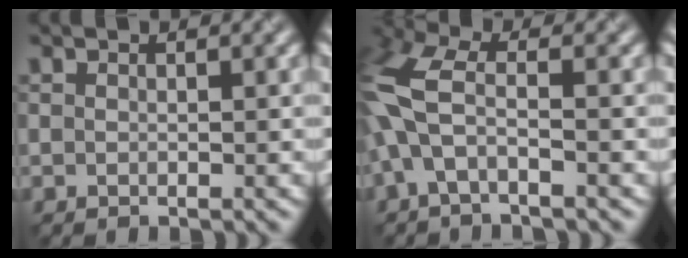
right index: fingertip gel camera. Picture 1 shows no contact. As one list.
[{"total": 4.9, "force": [-1.5, 2.0, 4.3], "torque": [-0.122, 0.019, -0.031]}]